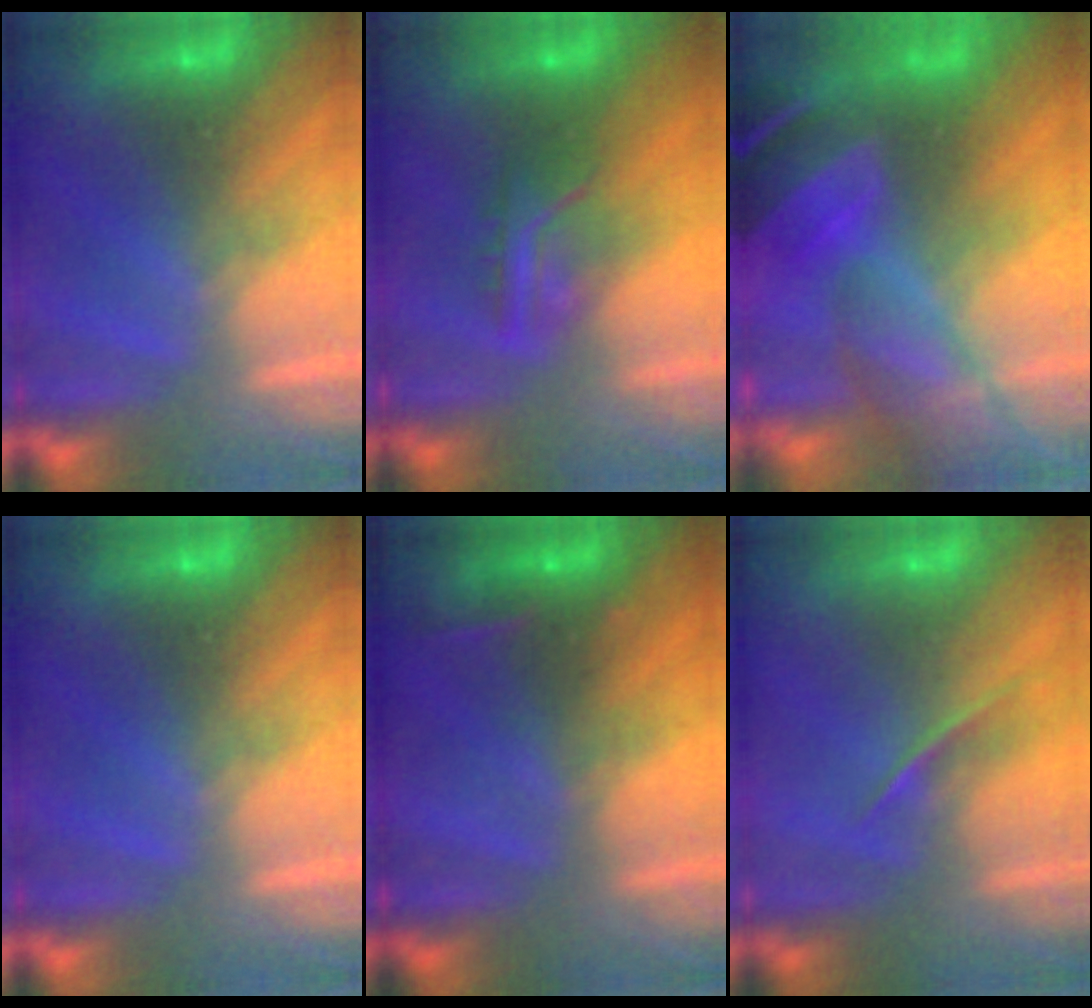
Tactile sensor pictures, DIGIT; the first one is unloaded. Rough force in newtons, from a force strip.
{"total": 9.3}
{"total": 9.3}
{"total": 0.0}
{"total": 2.4}
{"total": 1.3}